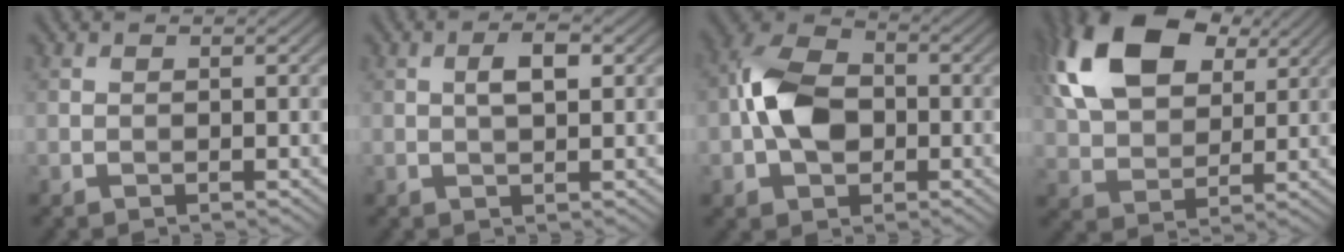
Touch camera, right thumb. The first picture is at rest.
{"total": 2.8, "force": [0.5, 1.0, 2.6], "torque": [-0.047, 0.006, 0.008]}
{"total": 8.7, "force": [-1.1, 6.0, 6.2], "torque": [-0.135, 0.011, -0.031]}
{"total": 16.3, "force": [6.7, 9.9, 11.0], "torque": [-0.257, 0.028, 0.128]}